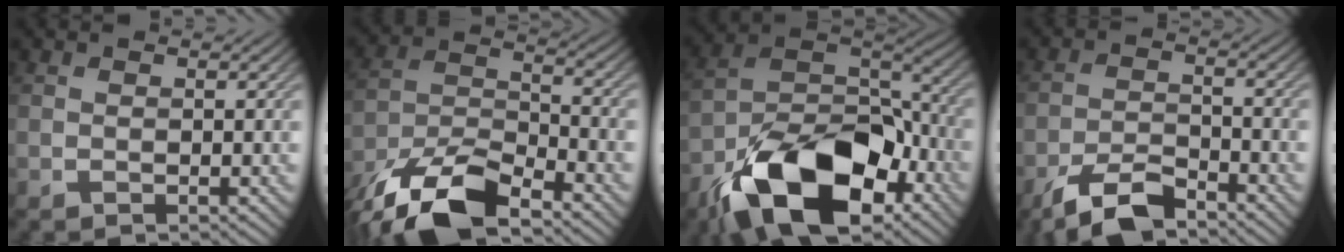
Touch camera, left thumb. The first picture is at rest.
{"total": 12.5, "force": [-9.2, 4.3, 7.3], "torque": [-0.147, -0.005, -0.187]}
{"total": 17.3, "force": [-10.0, 8.9, 10.9], "torque": [-0.196, -0.030, -0.190]}
{"total": 7.1, "force": [-5.5, 2.2, 4.0], "torque": [-0.076, -0.001, -0.110]}